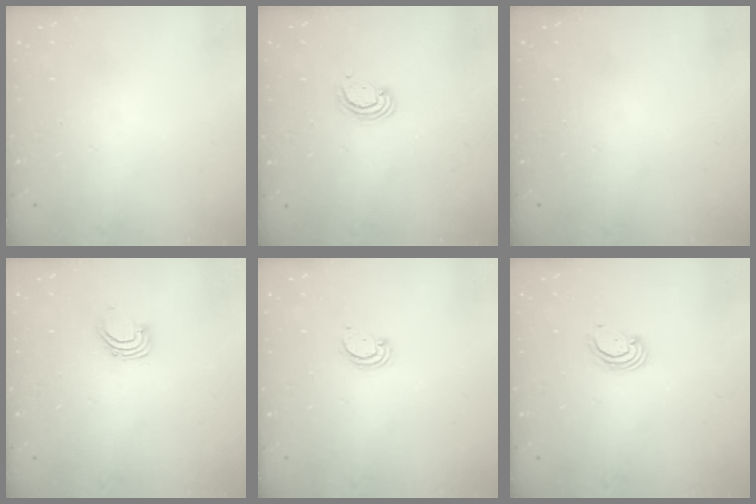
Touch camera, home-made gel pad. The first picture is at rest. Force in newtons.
{"total": 3.1, "press": 3.1, "slide": 0.3}
{"total": 0.0}
{"total": 3.2, "press": 3.2, "slide": 0.2}
{"total": 2.2, "press": 2.2, "slide": 0.2}
{"total": 2.8, "press": 2.8, "slide": 0.3}